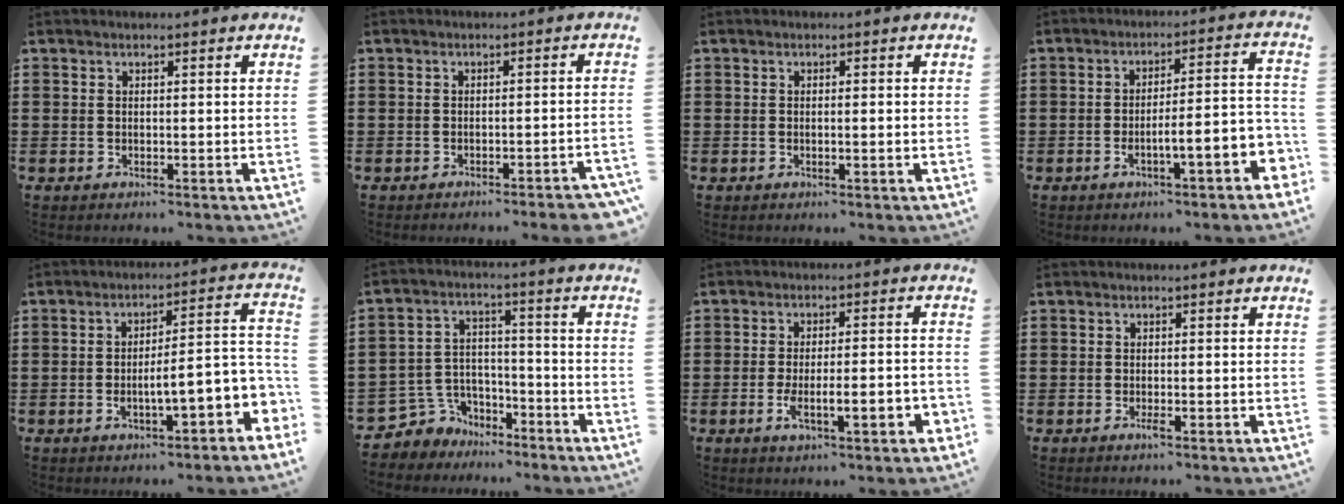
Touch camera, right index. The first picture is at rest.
{"total": 2.3, "force": [-2.0, -0.2, 1.1], "torque": [-0.019, -0.003, -0.040]}
{"total": 0.7, "force": [-0.1, -0.1, 0.7], "torque": [-0.013, -0.004, -0.001]}
{"total": 6.5, "force": [-3.1, 0.8, 5.7], "torque": [-0.088, -0.014, -0.060]}
{"total": 7.0, "force": [-2.3, 1.7, 6.4], "torque": [-0.097, -0.017, -0.047]}
{"total": 5.6, "force": [-4.3, 3.6, 0.5], "torque": [-0.041, 0.007, -0.087]}
{"total": 6.6, "force": [-2.6, 1.6, 5.9], "torque": [-0.096, -0.007, -0.049]}
{"total": 1.1, "force": [-0.5, 0.1, 0.9], "torque": [-0.019, -0.005, -0.008]}